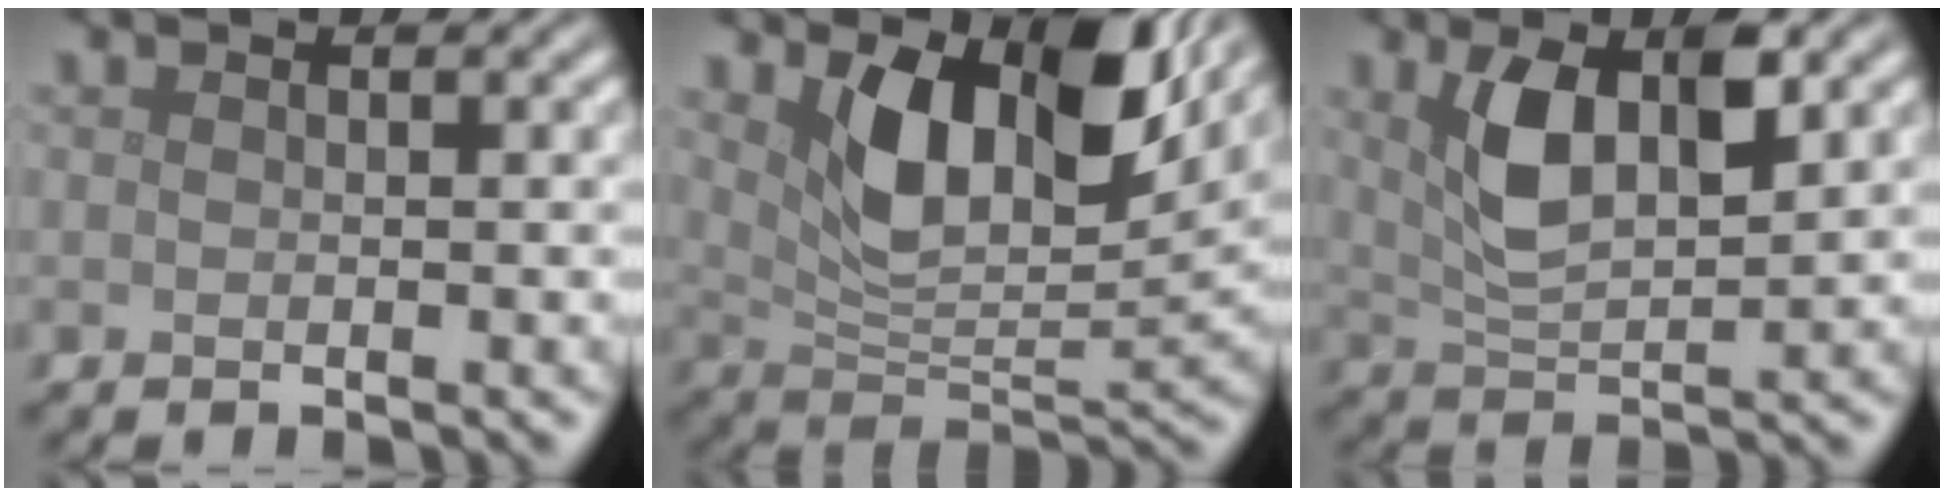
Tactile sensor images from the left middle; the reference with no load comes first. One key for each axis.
{"total": 8.9, "fx": 3.8, "fy": 4.2, "fz": 6.8, "tx": -0.116, "ty": -0.012, "tz": 0.062}
{"total": 5.5, "fx": 2.0, "fy": 2.2, "fz": 4.6, "tx": -0.095, "ty": 0.002, "tz": 0.038}